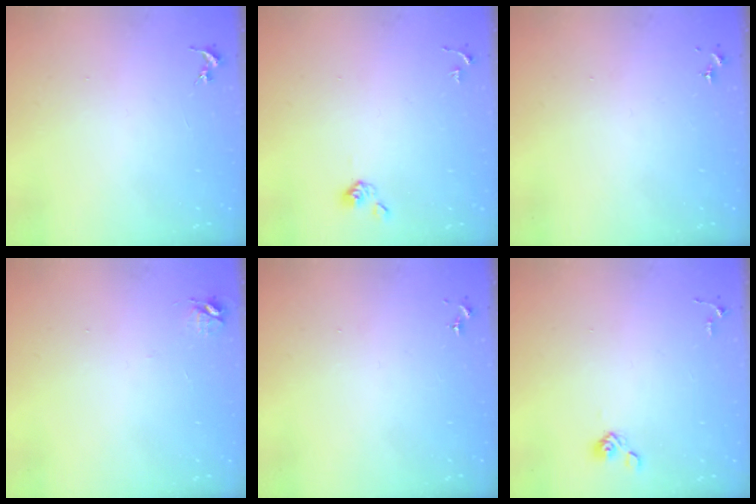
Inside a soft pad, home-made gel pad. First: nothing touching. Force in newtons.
{"total": 4.6, "press": 4.6, "slide": 0.7}
{"total": 0.0}
{"total": 4.7, "press": 4.7, "slide": 0.6}
{"total": 0.0}
{"total": 3.9, "press": 3.6, "slide": 1.5}